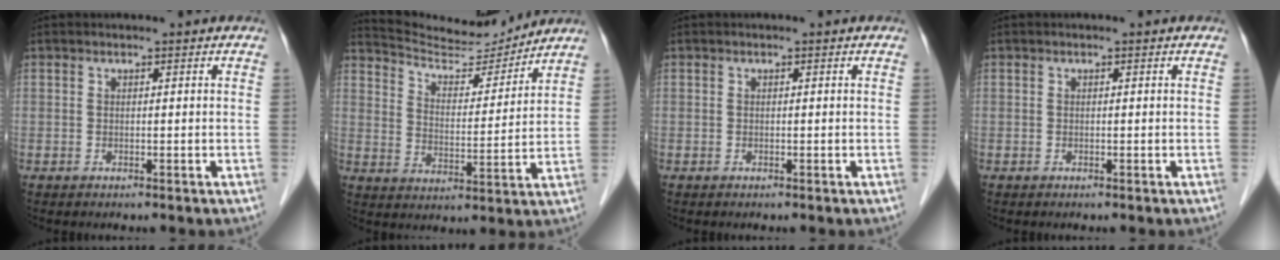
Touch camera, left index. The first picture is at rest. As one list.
[{"total": 12.2, "force": [12.0, 1.0, 2.1], "torque": [-0.041, 0.000, 0.198]}, {"total": 0.0}, {"total": 0.0}]